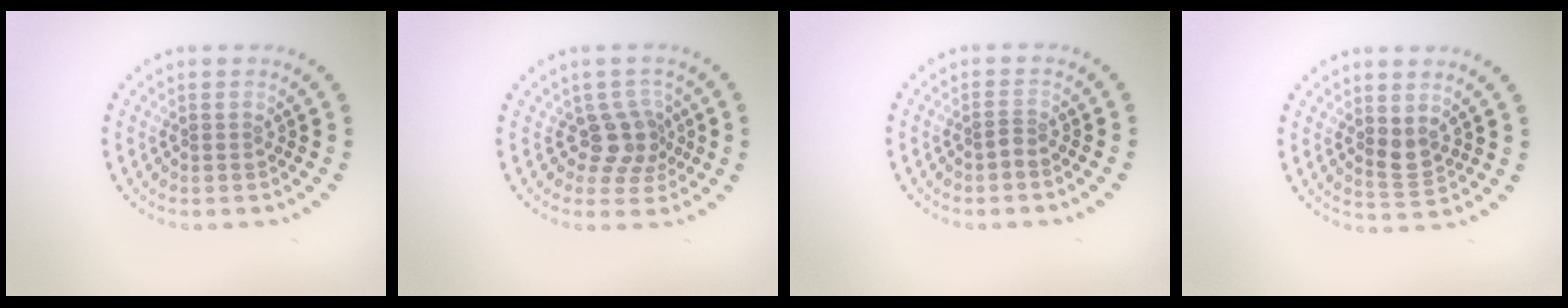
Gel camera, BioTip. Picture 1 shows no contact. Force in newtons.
{"total": 3.0, "press": 2.2, "slide": 2.0}
{"total": 0.6, "press": 0.3, "slide": 0.5}
{"total": 1.7, "press": 1.4, "slide": 0.9}